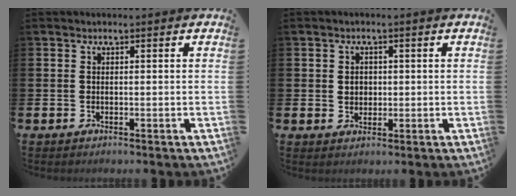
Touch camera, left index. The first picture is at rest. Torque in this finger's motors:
{"motor_torque": [0.35, 0.13, 0.03, 0.03]}